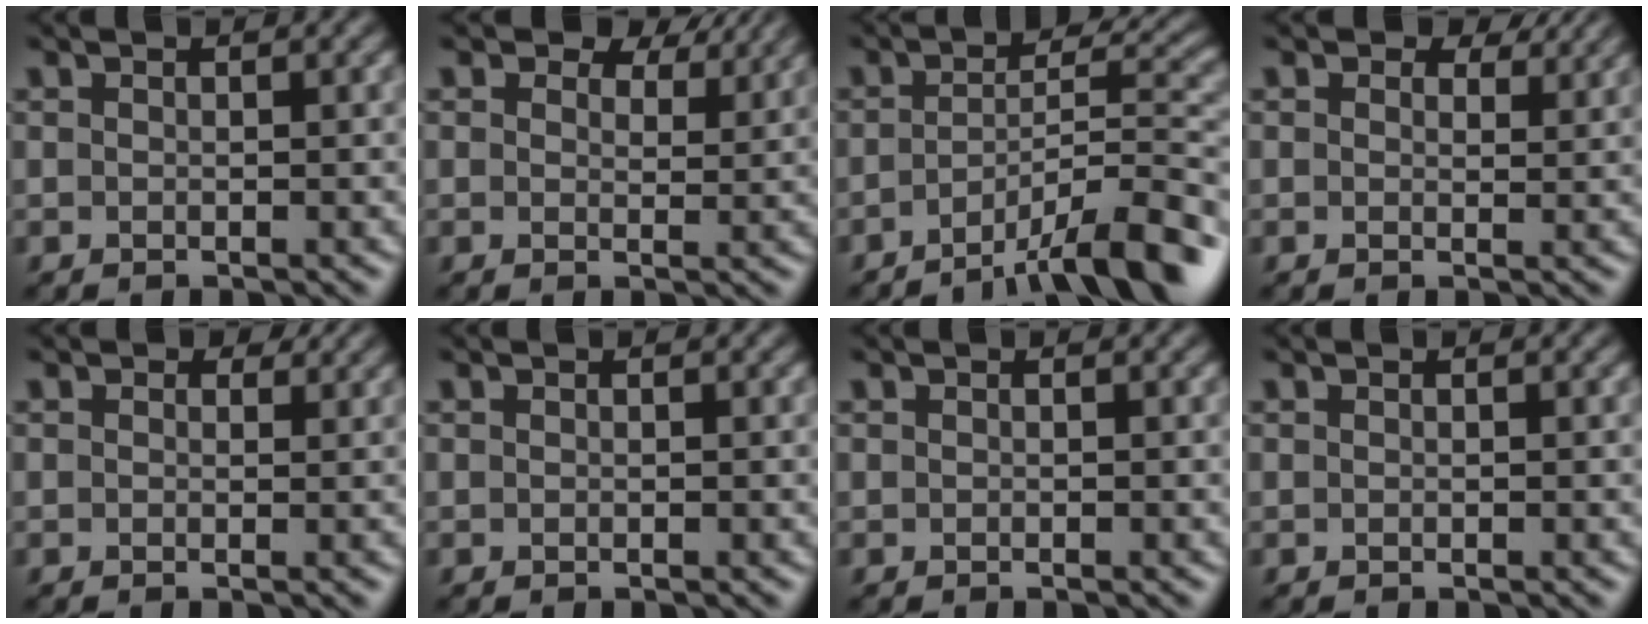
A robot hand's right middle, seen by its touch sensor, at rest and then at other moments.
{"total": 4.4, "force": [3.3, 2.0, 2.0], "torque": [-0.037, -0.003, 0.042]}
{"total": 8.9, "force": [-5.6, 1.9, 6.6], "torque": [-0.090, 0.006, -0.091]}
{"total": 2.7, "force": [2.0, 1.4, 1.2], "torque": [-0.026, -0.003, 0.023]}
{"total": 1.0, "force": [0.8, 0.5, 0.3], "torque": [-0.008, -0.005, 0.008]}
{"total": 0.0}
{"total": 0.0}
{"total": 0.0}